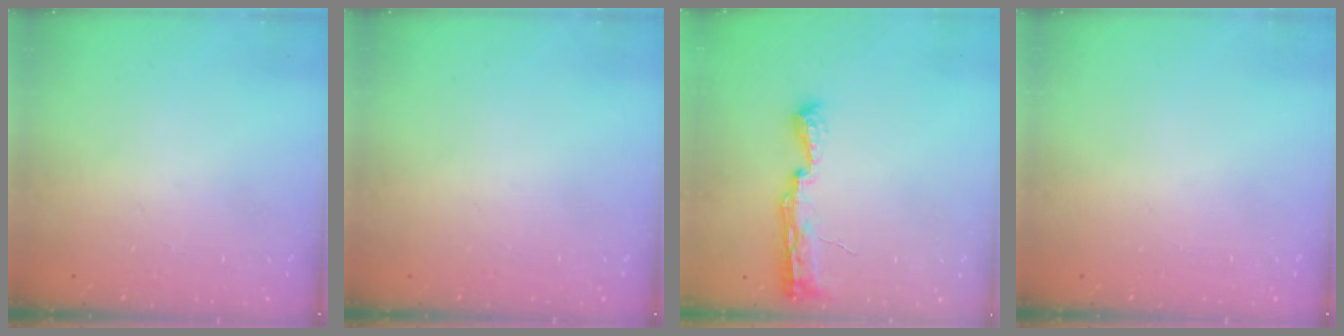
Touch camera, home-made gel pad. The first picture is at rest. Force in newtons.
{"total": 0.0}
{"total": 7.9, "press": 7.8, "slide": 0.8}
{"total": 0.0}